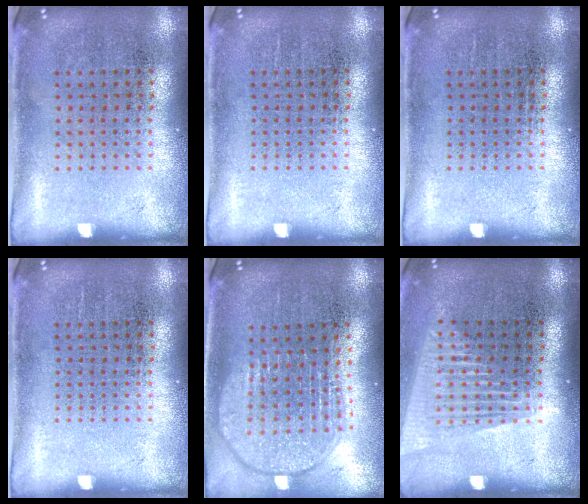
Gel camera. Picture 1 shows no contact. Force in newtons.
{"total": 0.0}
{"total": 0.0}
{"total": 0.0}
{"total": 1.8, "press": 1.5, "slide": 1.0}
{"total": 1.6, "press": 1.4, "slide": 0.7}